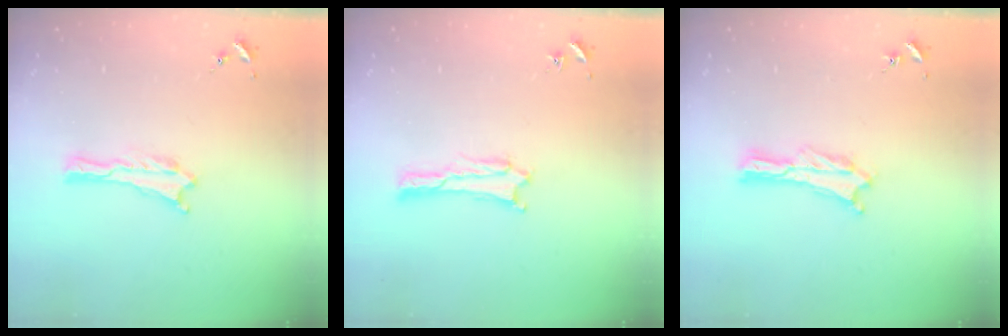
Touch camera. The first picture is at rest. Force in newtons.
{"total": 1.9, "press": 1.9, "slide": 0.1}
{"total": 0.9, "press": 0.9, "slide": 0.2}